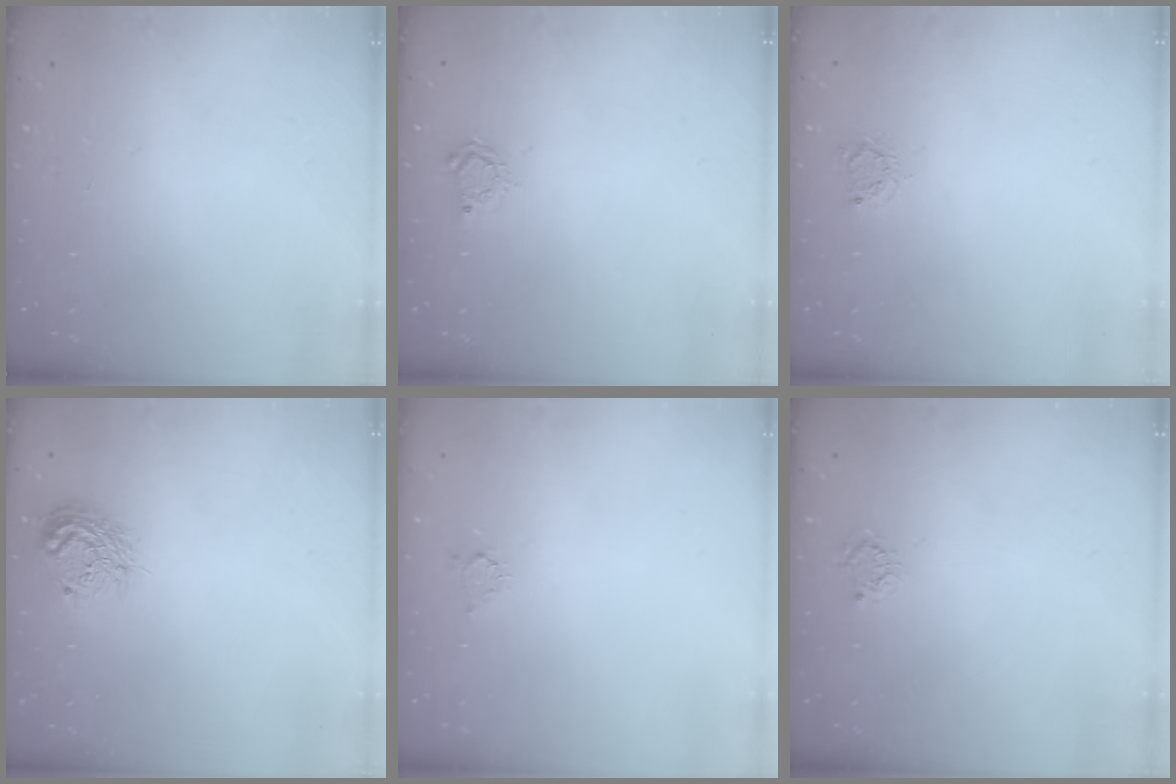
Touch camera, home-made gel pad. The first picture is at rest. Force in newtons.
{"total": 3.9, "press": 3.9, "slide": 0.6}
{"total": 2.8, "press": 2.8, "slide": 0.3}
{"total": 11.6, "press": 11.6, "slide": 0.8}
{"total": 2.7, "press": 2.7, "slide": 0.3}
{"total": 2.7, "press": 2.7, "slide": 0.4}